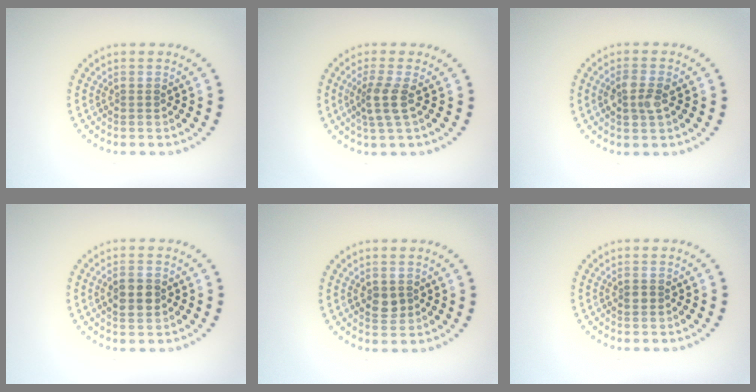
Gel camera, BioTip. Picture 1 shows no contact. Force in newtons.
{"total": 2.4, "press": 1.9, "slide": 1.6}
{"total": 2.4, "press": 2.4, "slide": 0.3}
{"total": 2.4, "press": 2.4, "slide": 0.1}
{"total": 1.8, "press": 1.8, "slide": 0.1}
{"total": 0.9, "press": 0.9, "slide": 0.1}